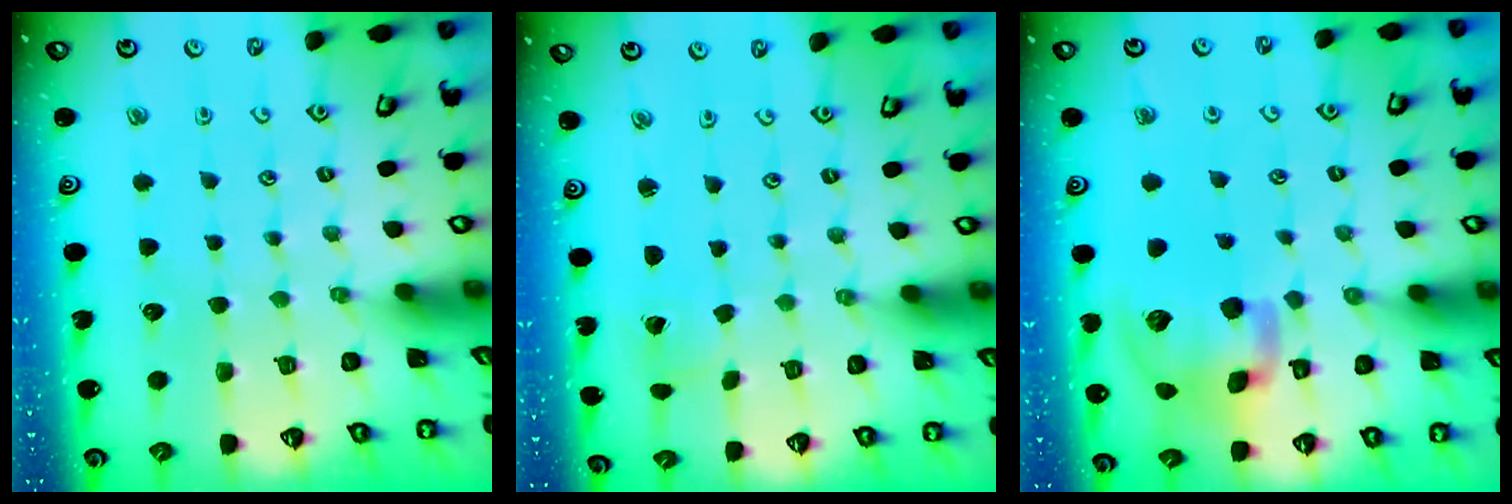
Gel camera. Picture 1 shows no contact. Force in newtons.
{"total": 1.5, "press": 1.5, "slide": 0.2}
{"total": 16.9, "press": 16.7, "slide": 2.6}